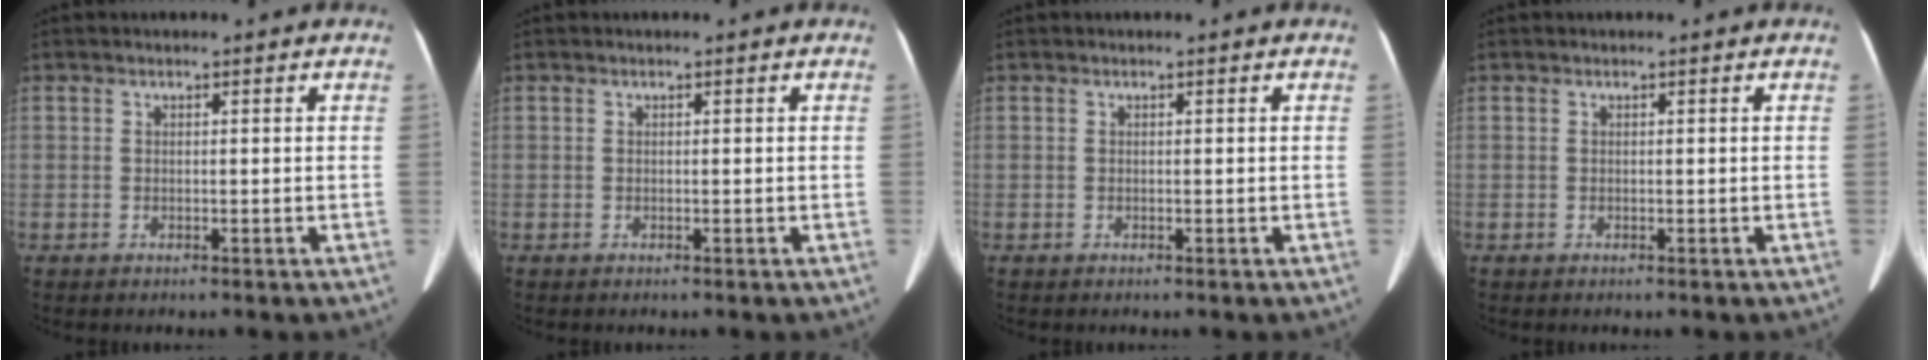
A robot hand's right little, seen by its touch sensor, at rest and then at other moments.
{"total": 0.0}
{"total": 0.0}
{"total": 0.0}